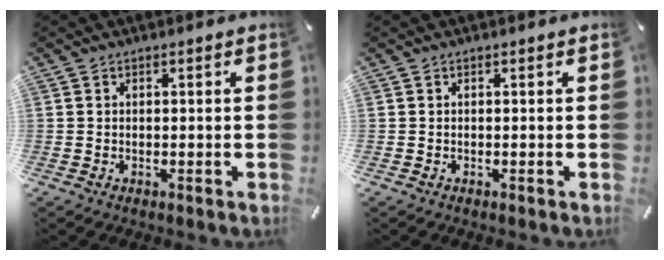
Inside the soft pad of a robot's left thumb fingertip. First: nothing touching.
{"total": 0.0}